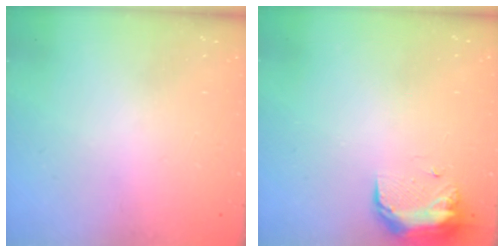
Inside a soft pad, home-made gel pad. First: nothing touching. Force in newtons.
{"total": 11.4, "press": 9.6, "slide": 6.1}